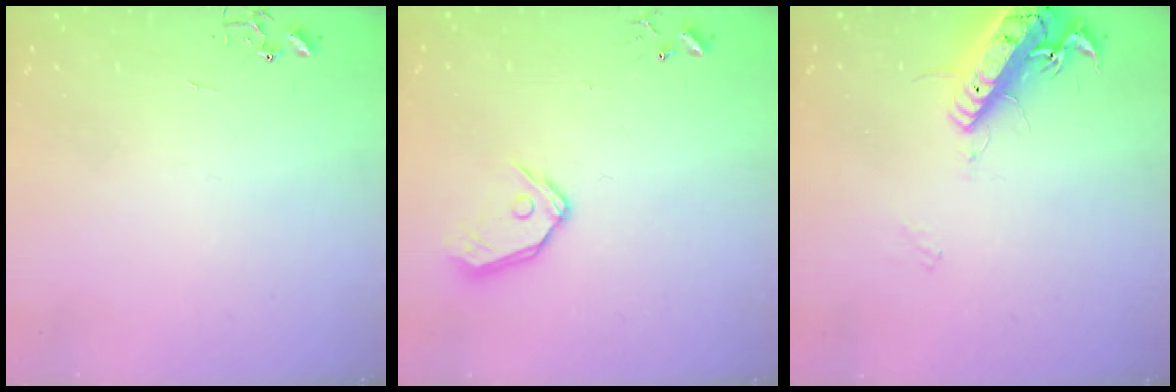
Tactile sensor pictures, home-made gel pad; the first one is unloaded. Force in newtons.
{"total": 10.3, "press": 10.2, "slide": 1.4}
{"total": 17.1, "press": 16.8, "slide": 3.3}